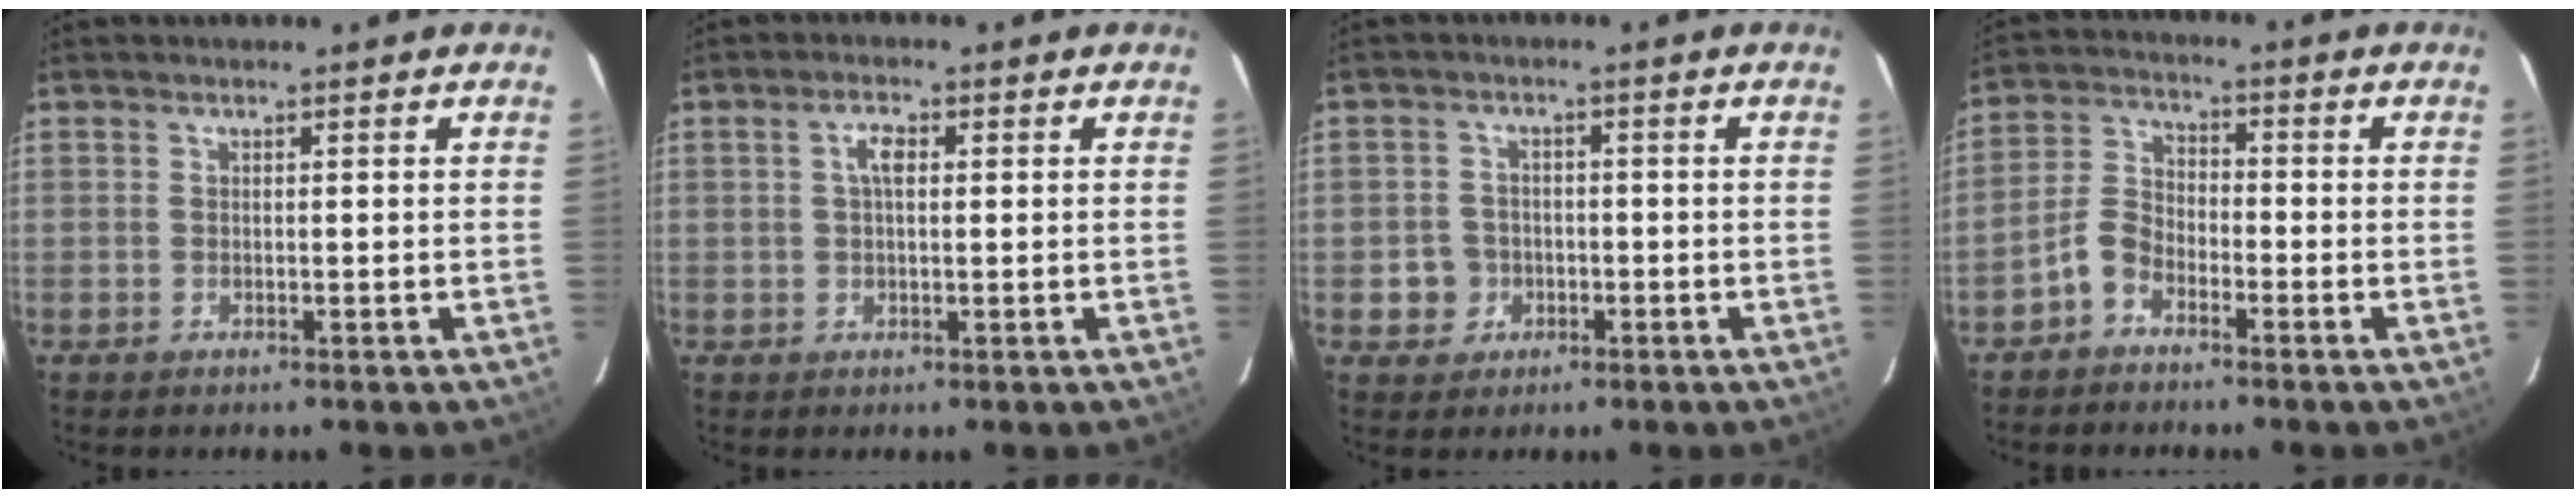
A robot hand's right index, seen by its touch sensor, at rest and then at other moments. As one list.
[{"total": 2.8, "force": [0.5, 1.2, 2.5], "torque": [-0.047, 0.009, 0.009]}, {"total": 4.5, "force": [-1.5, 4.2, 0.4], "torque": [-0.012, 0.018, -0.021]}, {"total": 5.2, "force": [-3.6, 3.0, 2.3], "torque": [-0.053, 0.018, -0.079]}]